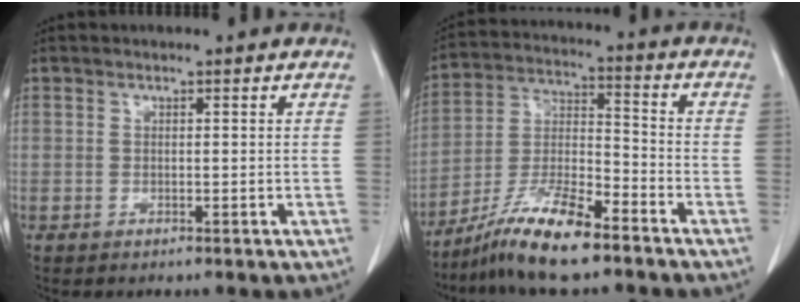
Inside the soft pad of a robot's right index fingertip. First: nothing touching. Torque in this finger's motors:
{"motor_torque": [0.03, -0.05, 0.38, 0.07]}